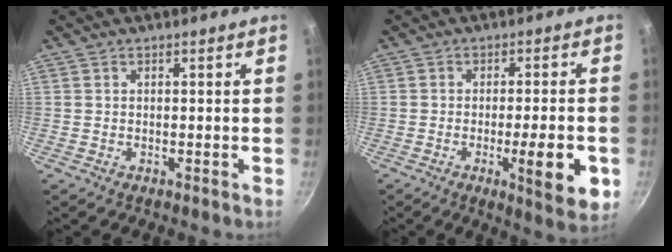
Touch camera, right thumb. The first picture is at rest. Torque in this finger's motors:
{"motor_torque": [0.87, 0.97, 1.06, 0.04, 0.21]}